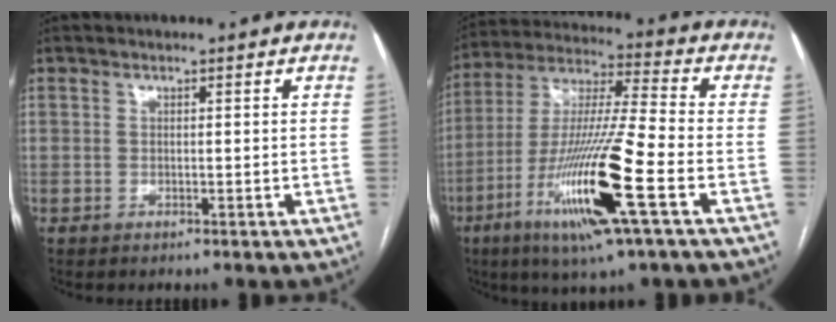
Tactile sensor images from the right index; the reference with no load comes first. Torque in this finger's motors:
{"motor_torque": [2.14, 0.00, 0.78, 0.21]}